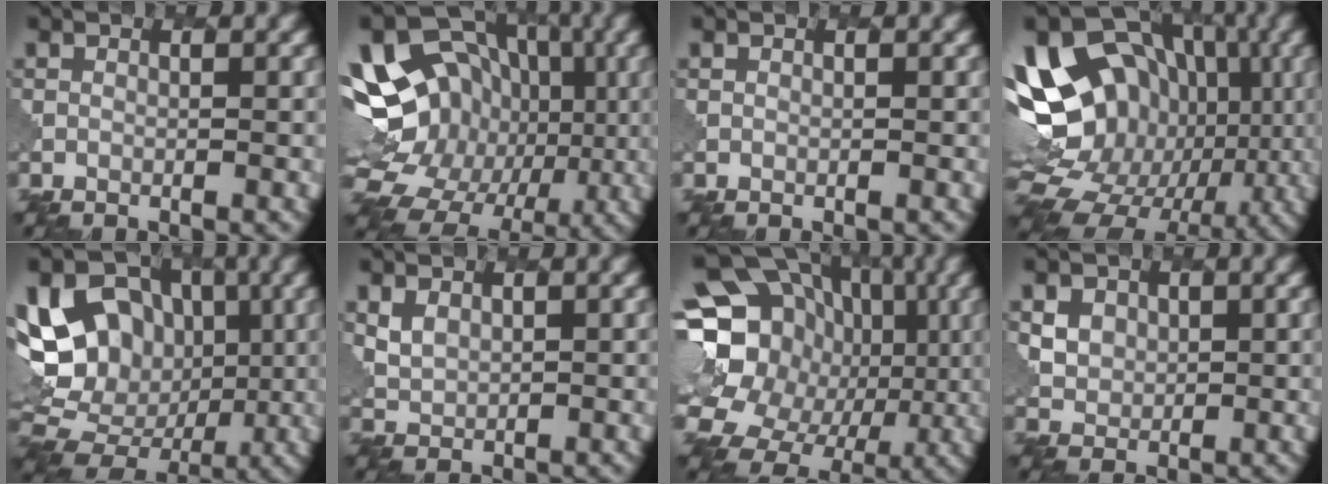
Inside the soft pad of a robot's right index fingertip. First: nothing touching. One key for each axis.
{"total": 18.7, "fx": -1.1, "fy": 16.0, "fz": 9.7, "tx": -0.186, "ty": 0.022, "tz": -0.014}
{"total": 0.6, "fx": 0.2, "fy": 0.5, "fz": 0.2, "tx": 0.000, "ty": -0.002, "tz": 0.005}
{"total": 19.9, "fx": 2.3, "fy": 15.5, "fz": 12.2, "tx": -0.195, "ty": 0.034, "tz": 0.029}
{"total": 15.3, "fx": 2.4, "fy": 12.9, "fz": 7.9, "tx": -0.170, "ty": 0.016, "tz": 0.050}
{"total": 2.0, "fx": 1.2, "fy": 1.4, "fz": 0.7, "tx": -0.021, "ty": -0.002, "tz": 0.027}
{"total": 21.0, "fx": -0.3, "fy": 18.7, "fz": 9.6, "tx": -0.199, "ty": 0.031, "tz": -0.025}
{"total": 5.1, "fx": 2.6, "fy": 4.0, "fz": 2.0, "tx": -0.053, "ty": 0.012, "tz": 0.040}